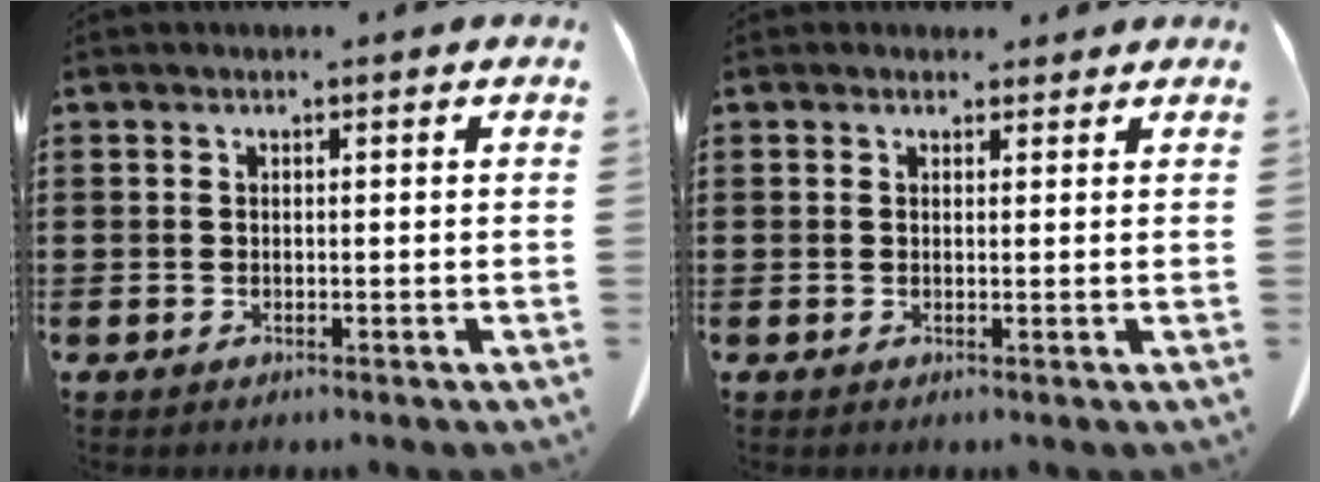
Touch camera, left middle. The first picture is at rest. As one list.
[{"total": 1.4, "force": [1.2, 0.7, 0.2], "torque": [0.002, 0.002, 0.021]}]